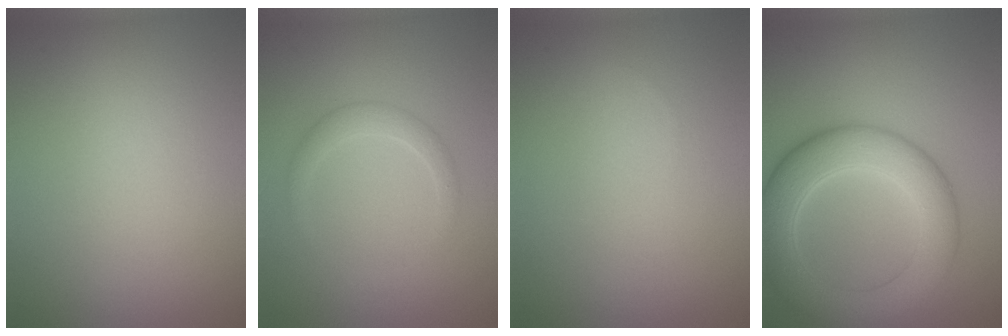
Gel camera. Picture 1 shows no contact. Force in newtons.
{"total": 1.7, "press": 1.7, "slide": 0.0}
{"total": 0.0}
{"total": 7.6, "press": 7.6, "slide": 0.3}